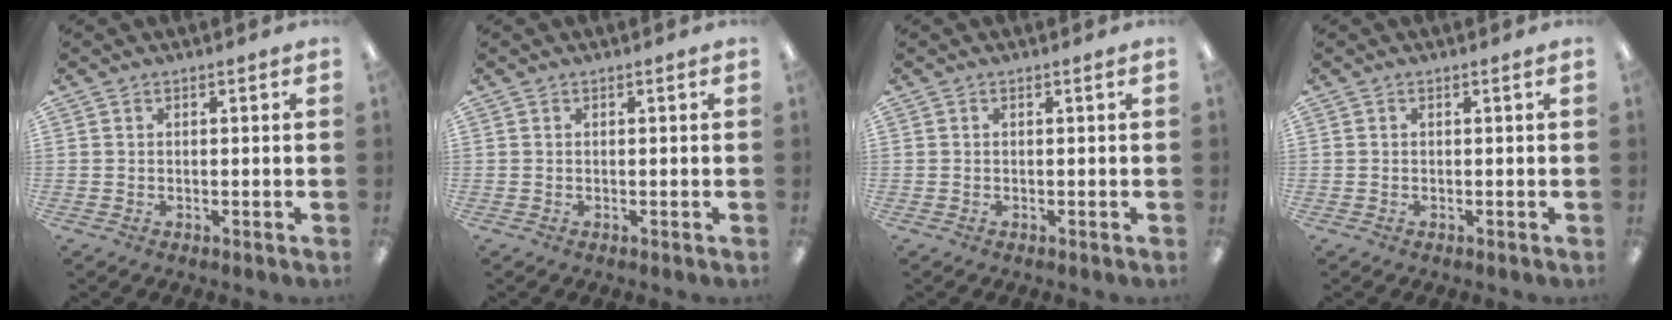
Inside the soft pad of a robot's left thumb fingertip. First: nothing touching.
{"total": 0.0}
{"total": 0.0}
{"total": 0.0}